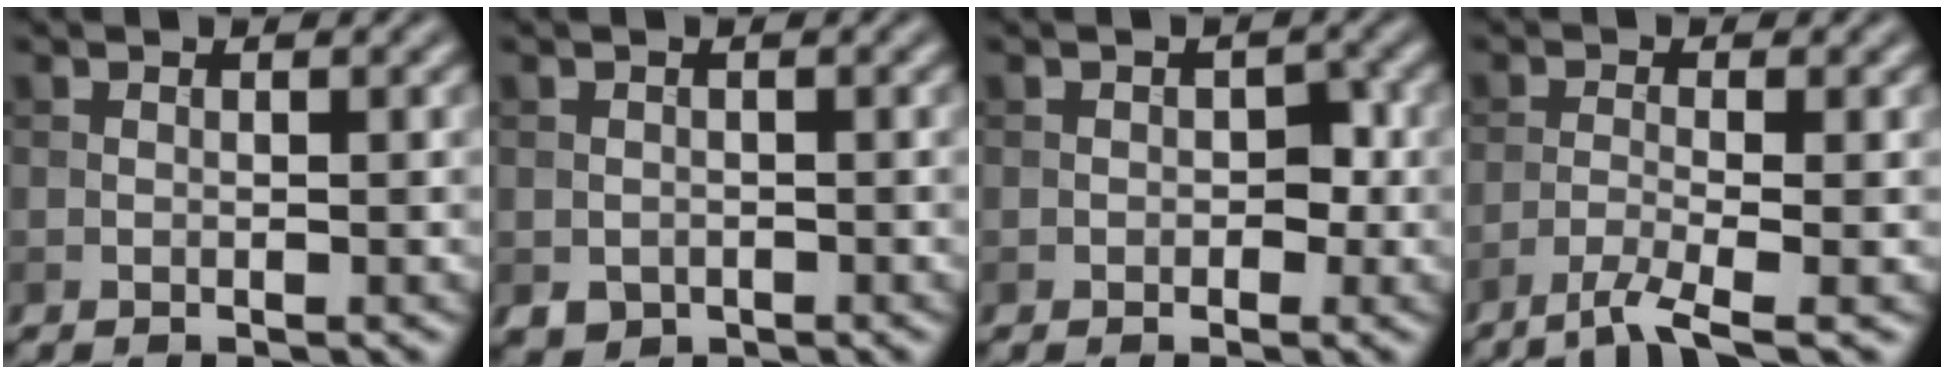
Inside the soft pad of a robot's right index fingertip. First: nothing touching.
{"total": 1.4, "force": [-0.6, 1.3, 0.4], "torque": [-0.006, -0.007, -0.011]}
{"total": 1.5, "force": [-0.3, 1.2, 0.8], "torque": [-0.004, 0.002, -0.005]}
{"total": 3.4, "force": [-2.3, 0.3, 2.4], "torque": [-0.043, 0.000, -0.059]}